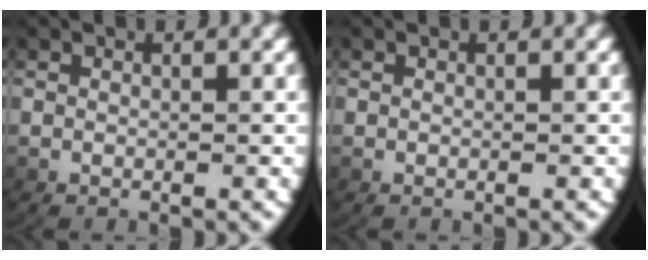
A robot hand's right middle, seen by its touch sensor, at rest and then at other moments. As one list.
[{"total": 0.0}]